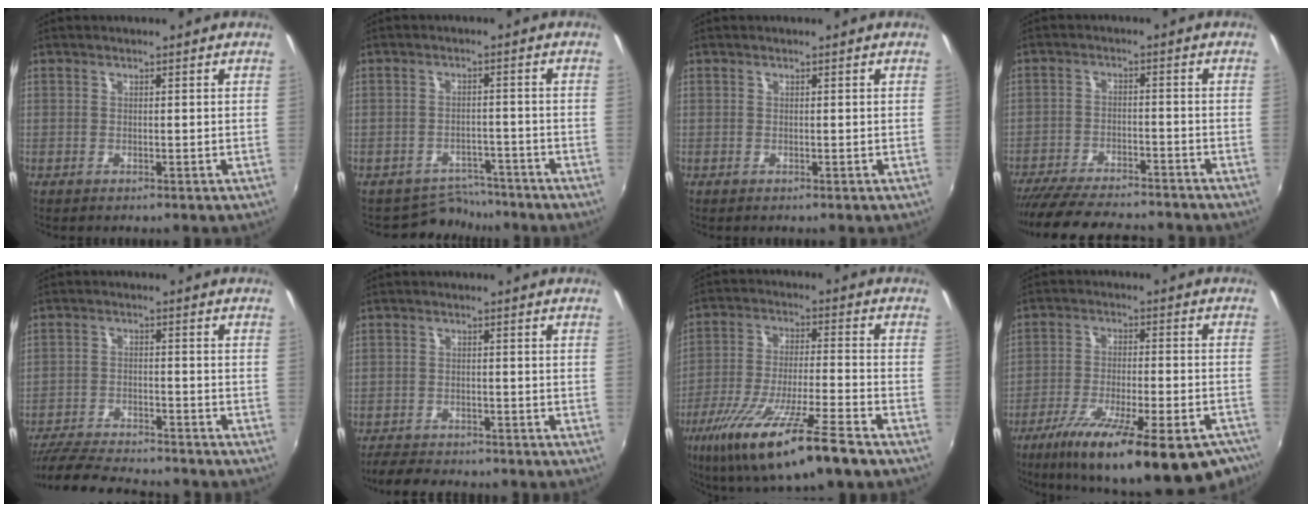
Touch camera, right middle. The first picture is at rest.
{"total": 5.5, "force": [-5.1, 2.0, -0.9], "torque": [0.009, 0.009, -0.077]}
{"total": 0.0}
{"total": 16.6, "force": [-14.6, 3.5, 7.0], "torque": [-0.147, -0.025, -0.224]}
{"total": 15.1, "force": [-13.5, 2.5, 6.1], "torque": [-0.140, -0.022, -0.219]}
{"total": 6.0, "force": [-5.4, 2.0, 1.6], "torque": [-0.055, -0.008, -0.090]}
{"total": 19.7, "force": [-12.9, 2.3, 14.7], "torque": [-0.279, -0.054, -0.223]}
{"total": 25.6, "force": [-18.0, 6.9, 16.9], "torque": [-0.282, -0.053, -0.257]}